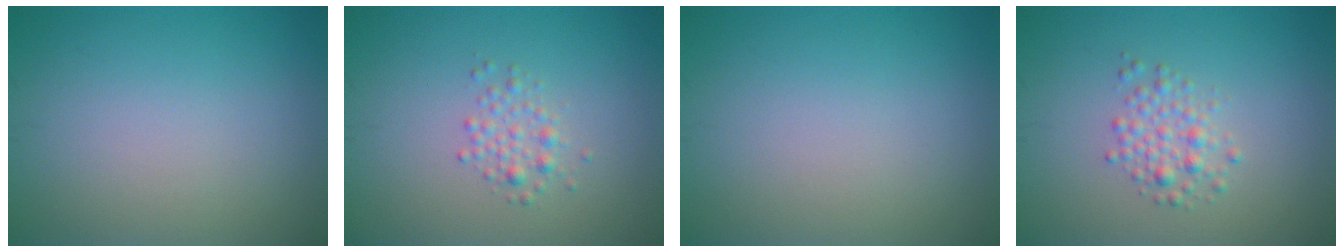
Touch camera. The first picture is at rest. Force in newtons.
{"total": 1.6, "press": 1.6, "slide": 0.0}
{"total": 0.0}
{"total": 2.2, "press": 2.2, "slide": 0.1}